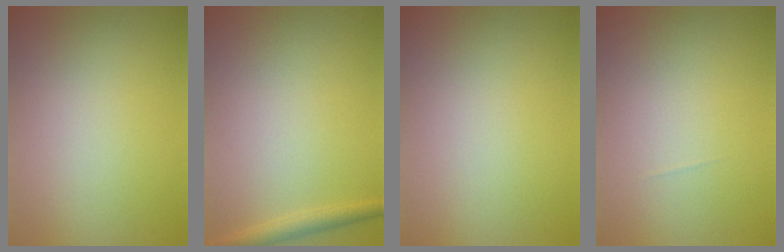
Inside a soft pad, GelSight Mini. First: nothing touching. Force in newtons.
{"total": 1.8, "press": 1.8, "slide": 0.1}
{"total": 0.0}
{"total": 0.0}